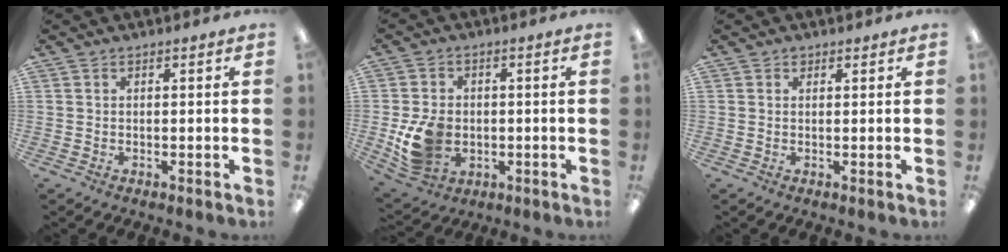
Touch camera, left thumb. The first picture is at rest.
{"total": 10.2, "force": [-1.7, 8.1, 6.0], "torque": [-0.126, 0.009, -0.027]}
{"total": 1.0, "force": [0.7, 0.6, 0.2], "torque": [0.004, -0.002, 0.011]}